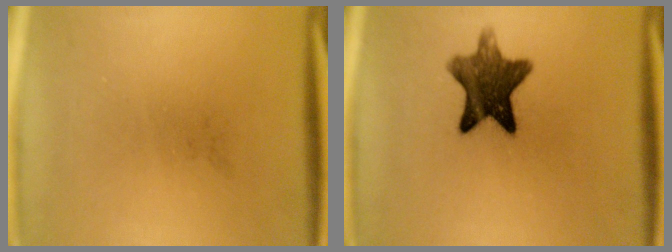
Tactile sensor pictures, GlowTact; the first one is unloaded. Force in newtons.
{"total": 10.3}